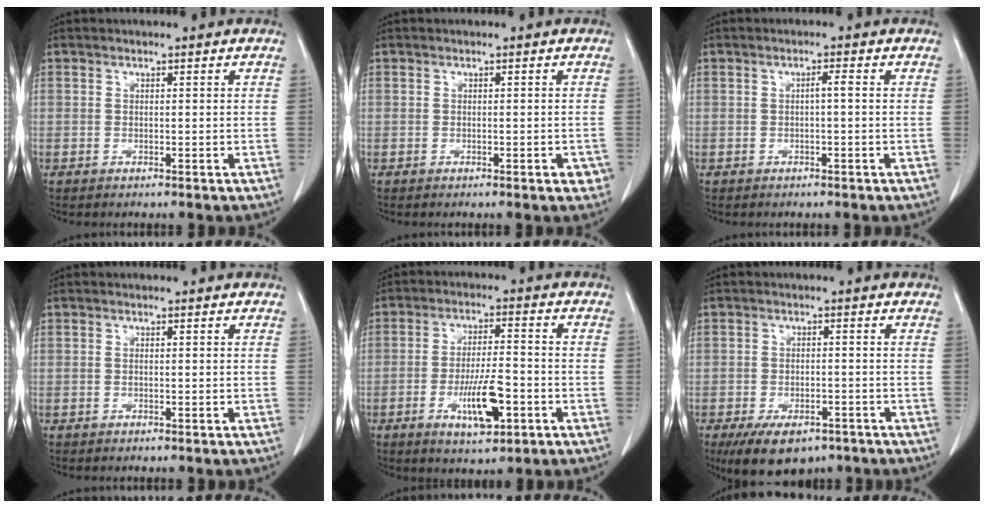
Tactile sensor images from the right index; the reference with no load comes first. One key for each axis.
{"total": 1.5, "fx": -0.7, "fy": 0.5, "fz": 1.2, "tx": -0.010, "ty": 0.001, "tz": -0.008}
{"total": 1.2, "fx": -0.1, "fy": 0.0, "fz": 1.2, "tx": -0.020, "ty": 0.003, "tz": -0.002}
{"total": 0.0}
{"total": 8.4, "fx": -3.2, "fy": 2.1, "fz": 7.5, "tx": -0.136, "ty": -0.004, "tz": -0.047}
{"total": 8.6, "fx": -5.9, "fy": 4.6, "fz": 4.3, "tx": -0.066, "ty": -0.002, "tz": -0.089}